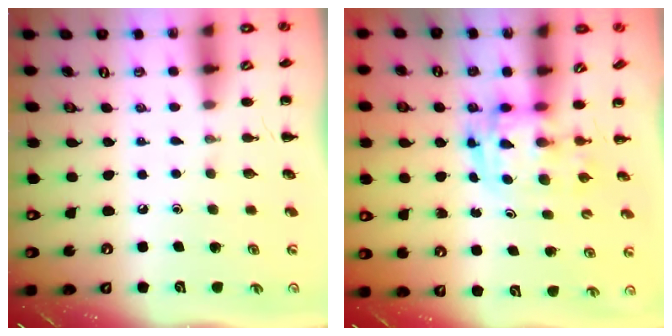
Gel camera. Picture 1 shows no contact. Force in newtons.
{"total": 3.0, "press": 3.0, "slide": 0.5}